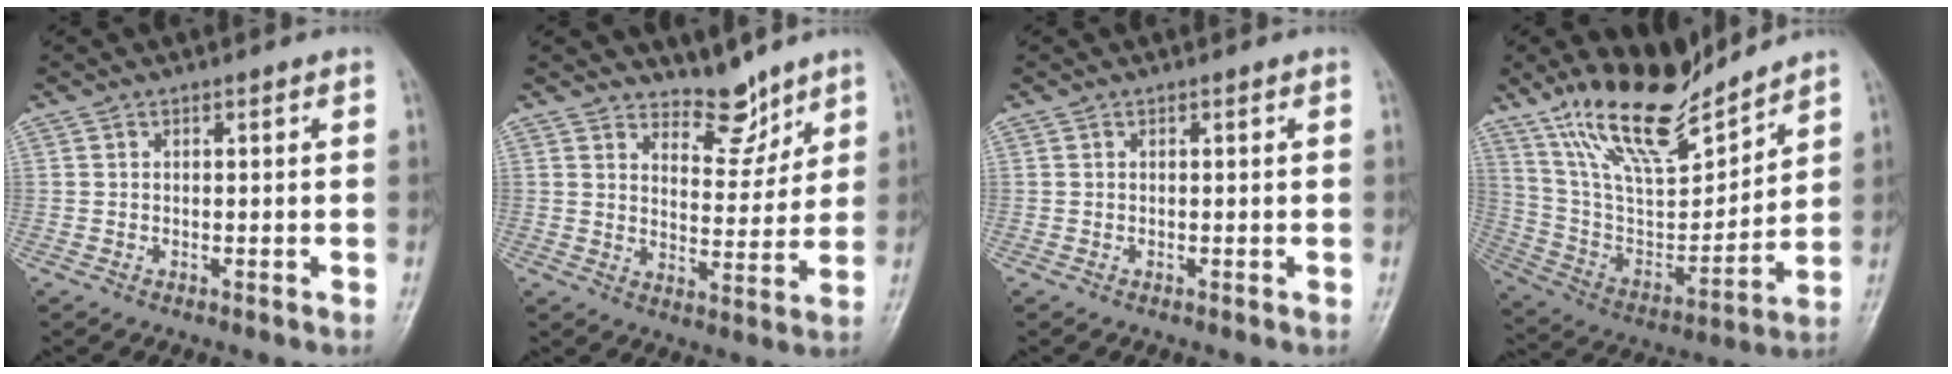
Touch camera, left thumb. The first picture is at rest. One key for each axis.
{"total": 7.2, "fx": 6.1, "fy": 3.1, "fz": 2.2, "tx": -0.003, "ty": -0.054, "tz": 0.105}
{"total": 0.0}
{"total": 19.5, "fx": 15.7, "fy": 5.9, "fz": 9.9, "tx": -0.136, "ty": -0.086, "tz": 0.295}